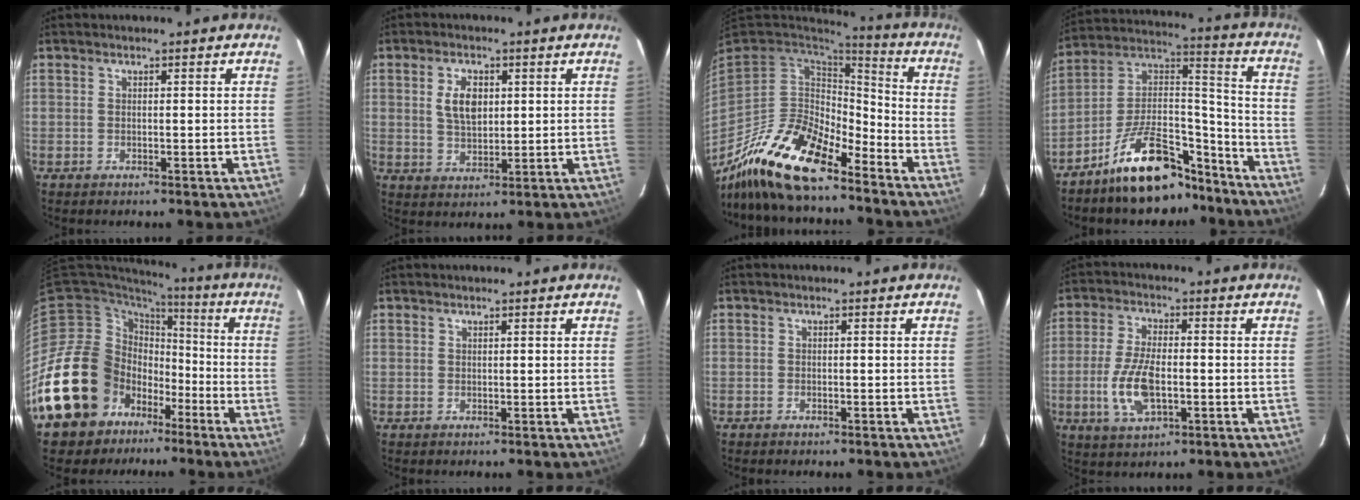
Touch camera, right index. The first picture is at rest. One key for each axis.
{"total": 6.0, "fx": 1.6, "fy": 3.5, "fz": 4.6, "tx": -0.085, "ty": 0.005, "tz": 0.036}
{"total": 18.9, "fx": -14.3, "fy": 6.4, "fz": 10.7, "tx": -0.224, "ty": -0.021, "tz": -0.268}
{"total": 18.3, "fx": -13.4, "fy": 7.8, "fz": 9.7, "tx": -0.188, "ty": 0.051, "tz": -0.208}
{"total": 19.9, "fx": -9.6, "fy": 15.6, "fz": 7.9, "tx": -0.183, "ty": 0.038, "tz": -0.154}
{"total": 0.6, "fx": 0.3, "fy": 0.6, "fz": -0.1, "tx": 0.003, "ty": 0.003, "tz": 0.005}
{"total": 0.7, "fx": -0.6, "fy": 0.4, "fz": 0.1, "tx": -0.005, "ty": 0.001, "tz": -0.010}
{"total": 9.5, "fx": -2.1, "fy": 4.3, "fz": 8.2, "tx": -0.175, "ty": -0.005, "tz": -0.037}